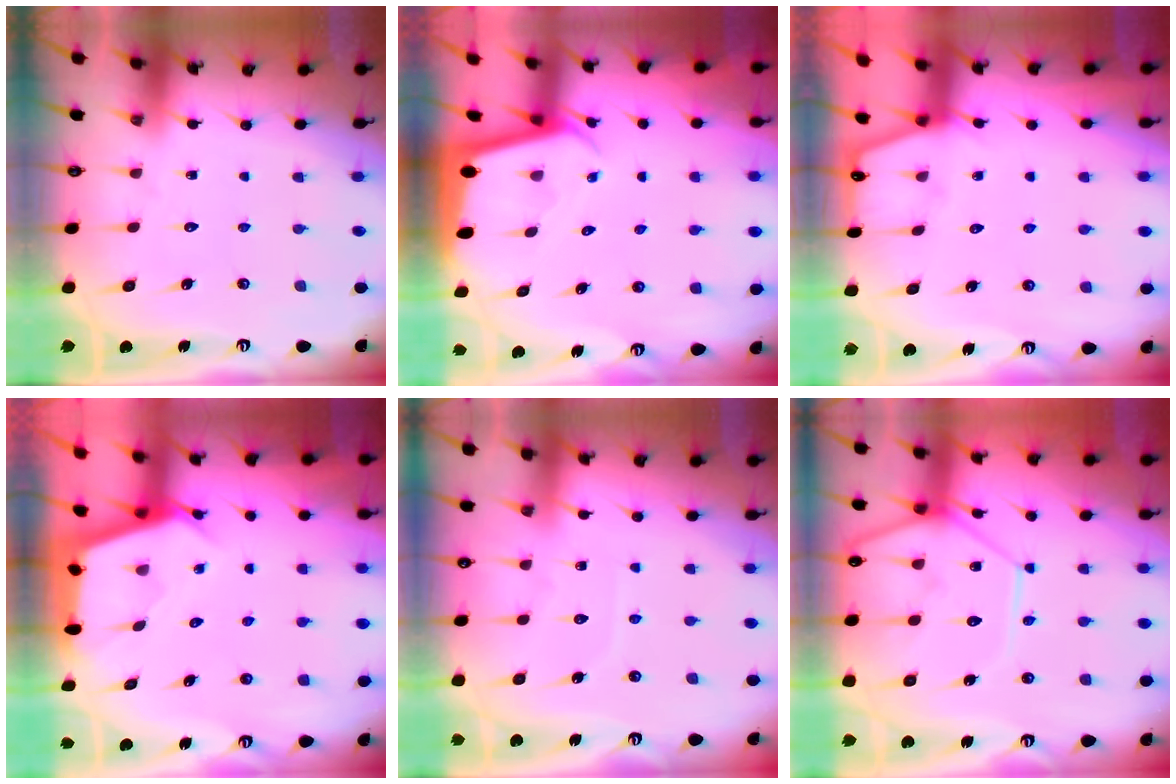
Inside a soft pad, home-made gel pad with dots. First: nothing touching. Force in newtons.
{"total": 1.9, "press": 1.9, "slide": 0.1}
{"total": 2.9, "press": 2.9, "slide": 0.5}
{"total": 2.9, "press": 2.9, "slide": 0.3}
{"total": 4.2, "press": 4.1, "slide": 0.4}
{"total": 12.1, "press": 12.0, "slide": 1.3}